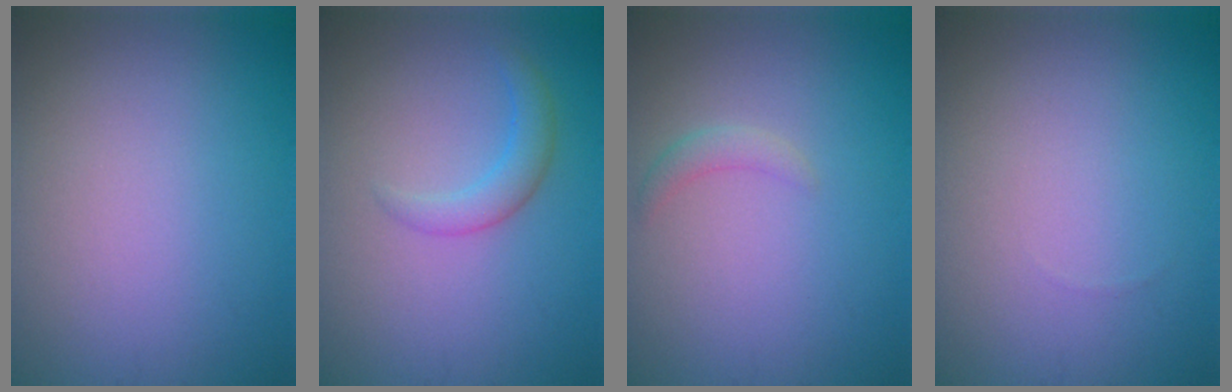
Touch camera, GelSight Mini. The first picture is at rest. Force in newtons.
{"total": 2.0, "press": 2.0, "slide": 0.1}
{"total": 1.1, "press": 1.1, "slide": 0.0}
{"total": 0.0}